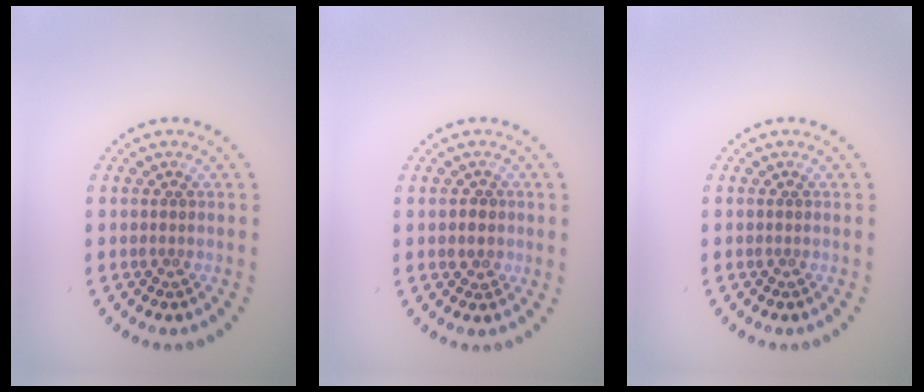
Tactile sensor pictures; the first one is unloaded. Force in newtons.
{"total": 1.0, "press": 0.9, "slide": 0.5}
{"total": 0.0}